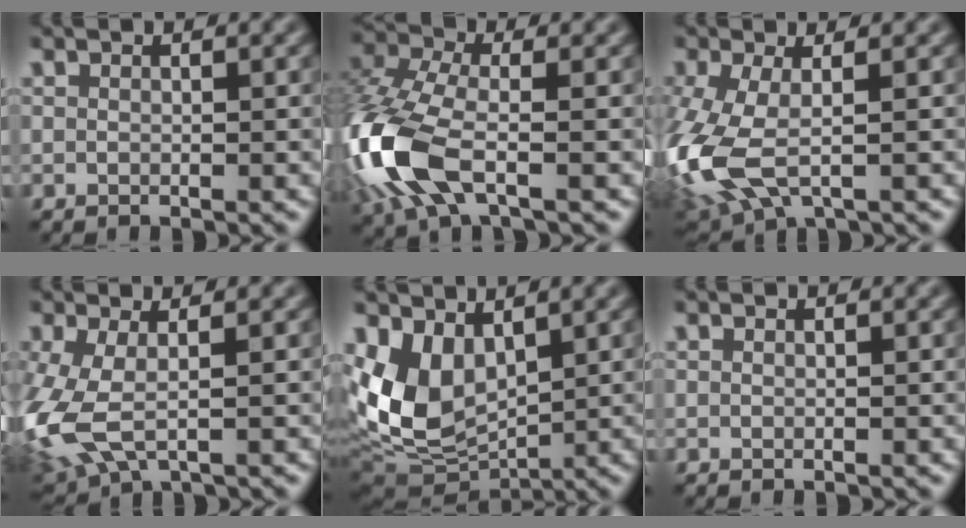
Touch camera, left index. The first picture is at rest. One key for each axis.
{"total": 9.4, "fx": -3.6, "fy": 4.6, "fz": 7.4, "tx": -0.193, "ty": -0.008, "tz": -0.085}
{"total": 7.8, "fx": -2.8, "fy": 3.6, "fz": 6.4, "tx": -0.179, "ty": -0.019, "tz": -0.055}
{"total": 6.7, "fx": -2.1, "fy": 3.1, "fz": 5.5, "tx": -0.157, "ty": -0.015, "tz": -0.042}
{"total": 8.0, "fx": 1.2, "fy": 5.2, "fz": 5.9, "tx": -0.133, "ty": -0.014, "tz": 0.027}
{"total": 0.0}